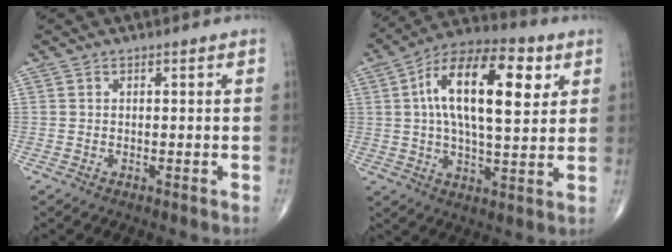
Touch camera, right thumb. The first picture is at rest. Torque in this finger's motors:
{"motor_torque": [-0.46, 1.54, 0.77, 0.26, 0.31]}